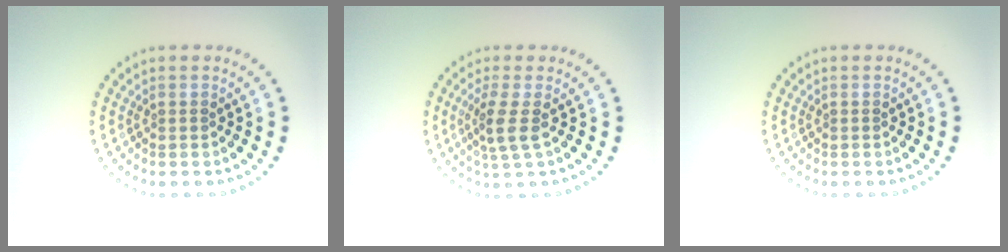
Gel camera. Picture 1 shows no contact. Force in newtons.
{"total": 2.5, "press": 1.9, "slide": 1.6}
{"total": 0.0}